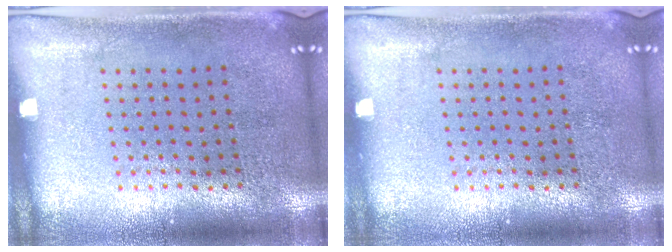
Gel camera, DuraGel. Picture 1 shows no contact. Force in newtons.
{"total": 0.0}